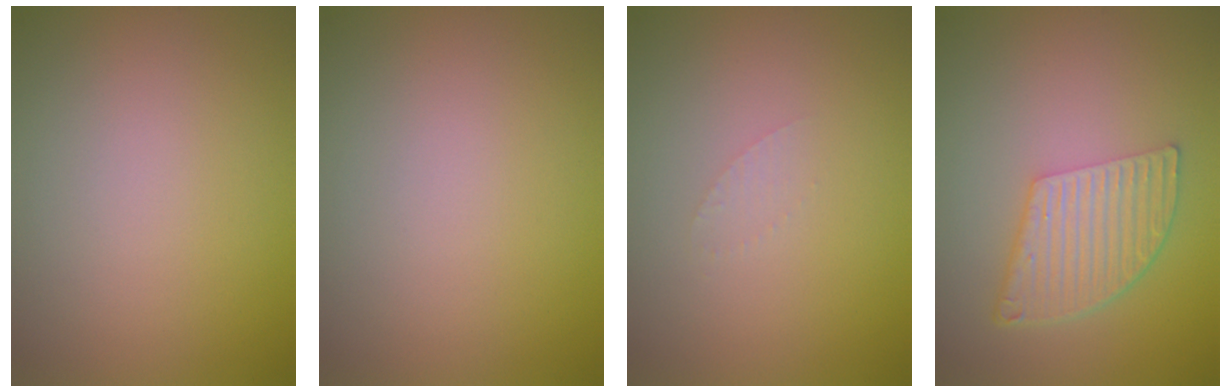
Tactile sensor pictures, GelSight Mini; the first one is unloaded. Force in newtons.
{"total": 0.0}
{"total": 0.7, "press": 0.7, "slide": 0.1}
{"total": 5.1, "press": 3.7, "slide": 3.6}